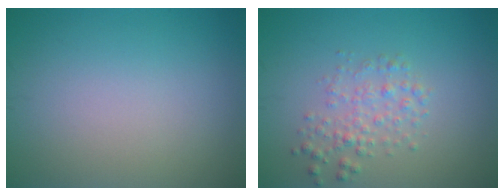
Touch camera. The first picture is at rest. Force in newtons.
{"total": 2.3, "press": 2.3, "slide": 0.0}